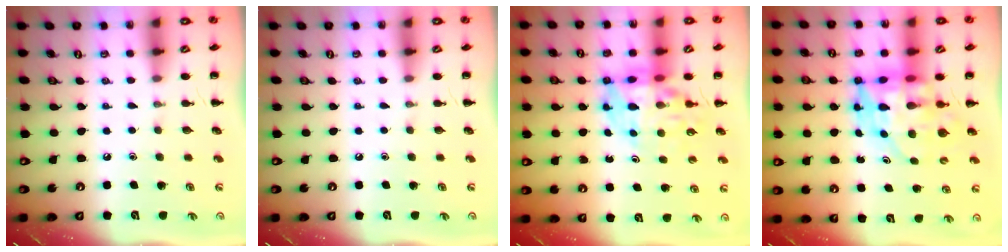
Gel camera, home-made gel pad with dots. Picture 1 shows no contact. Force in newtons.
{"total": 0.0}
{"total": 13.5, "press": 13.0, "slide": 3.4}
{"total": 10.5, "press": 10.1, "slide": 3.0}